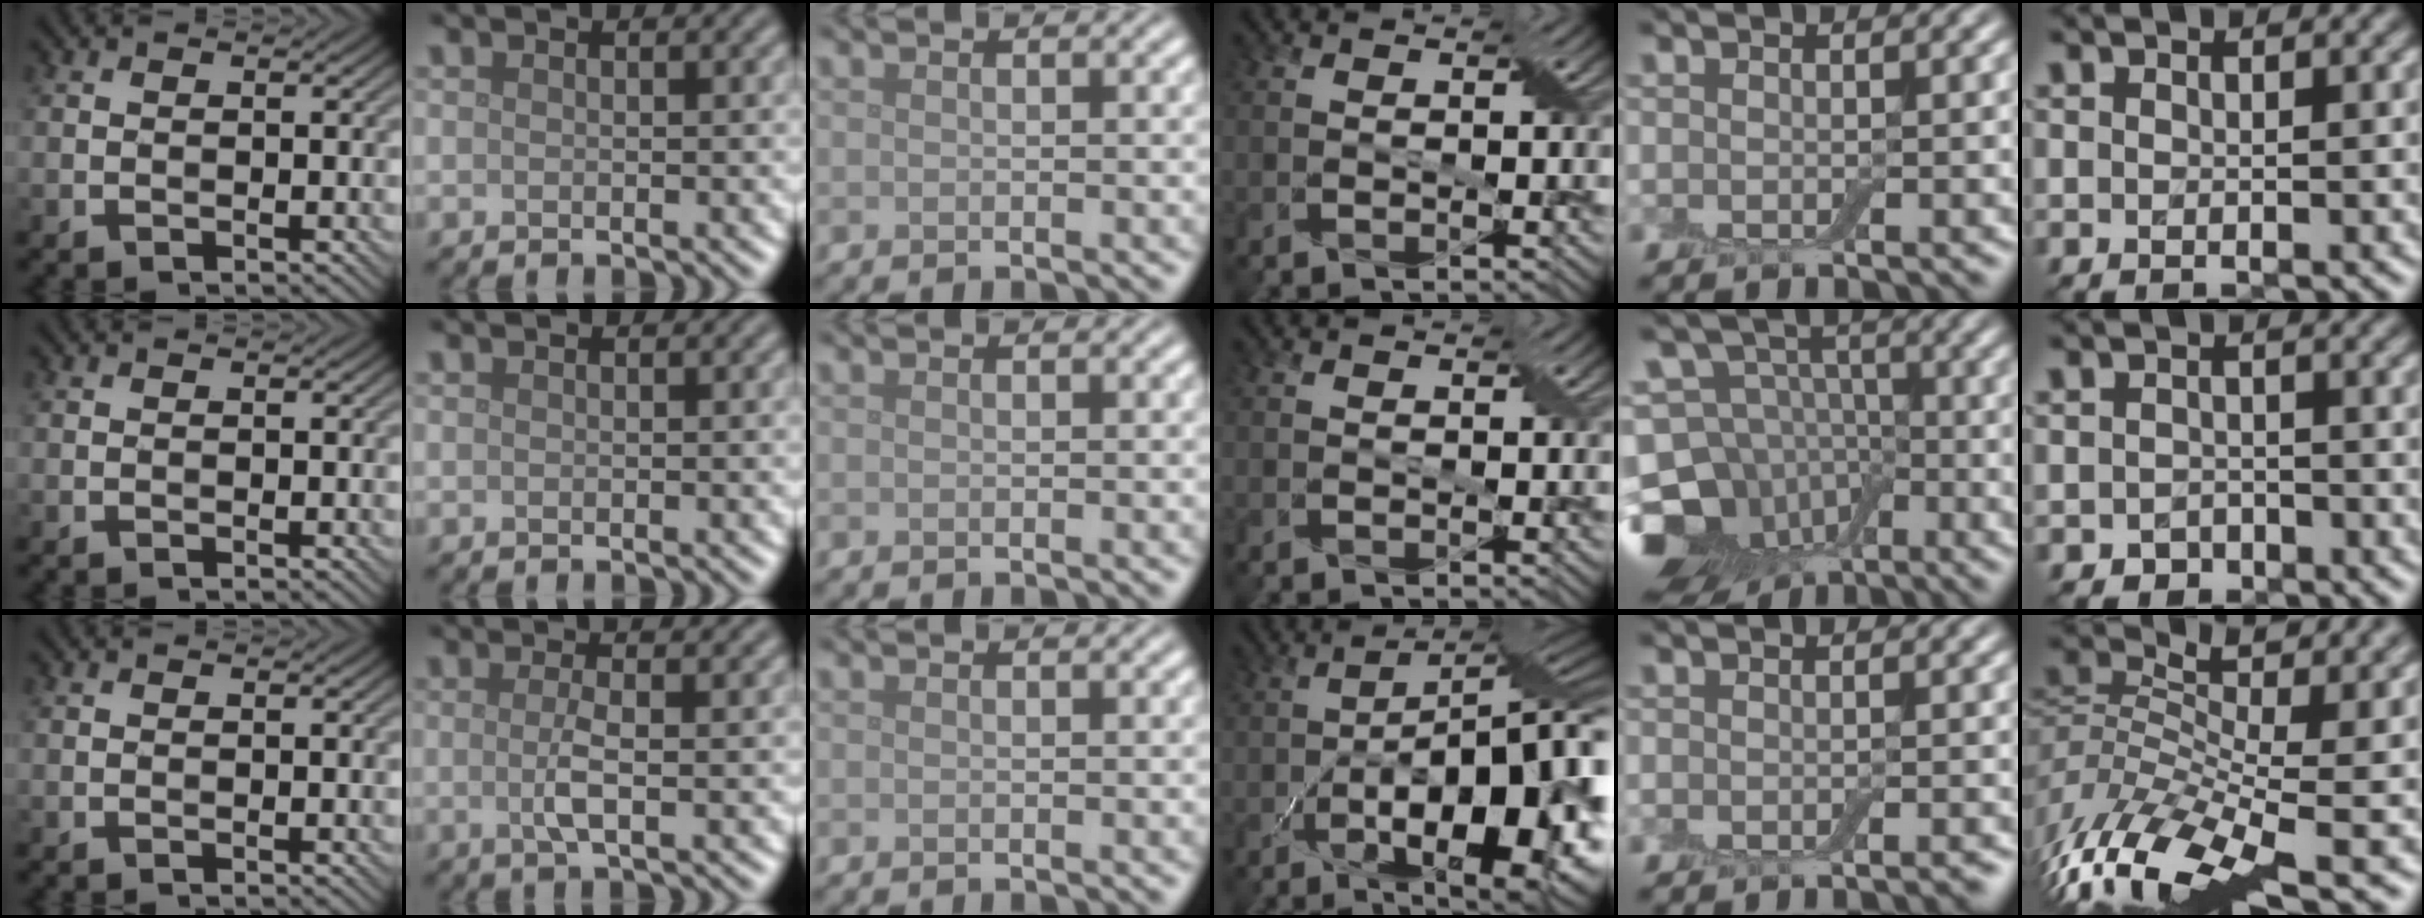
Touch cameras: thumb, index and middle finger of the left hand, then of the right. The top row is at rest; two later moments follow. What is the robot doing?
{"motion": "insert", "object": "drawer"}